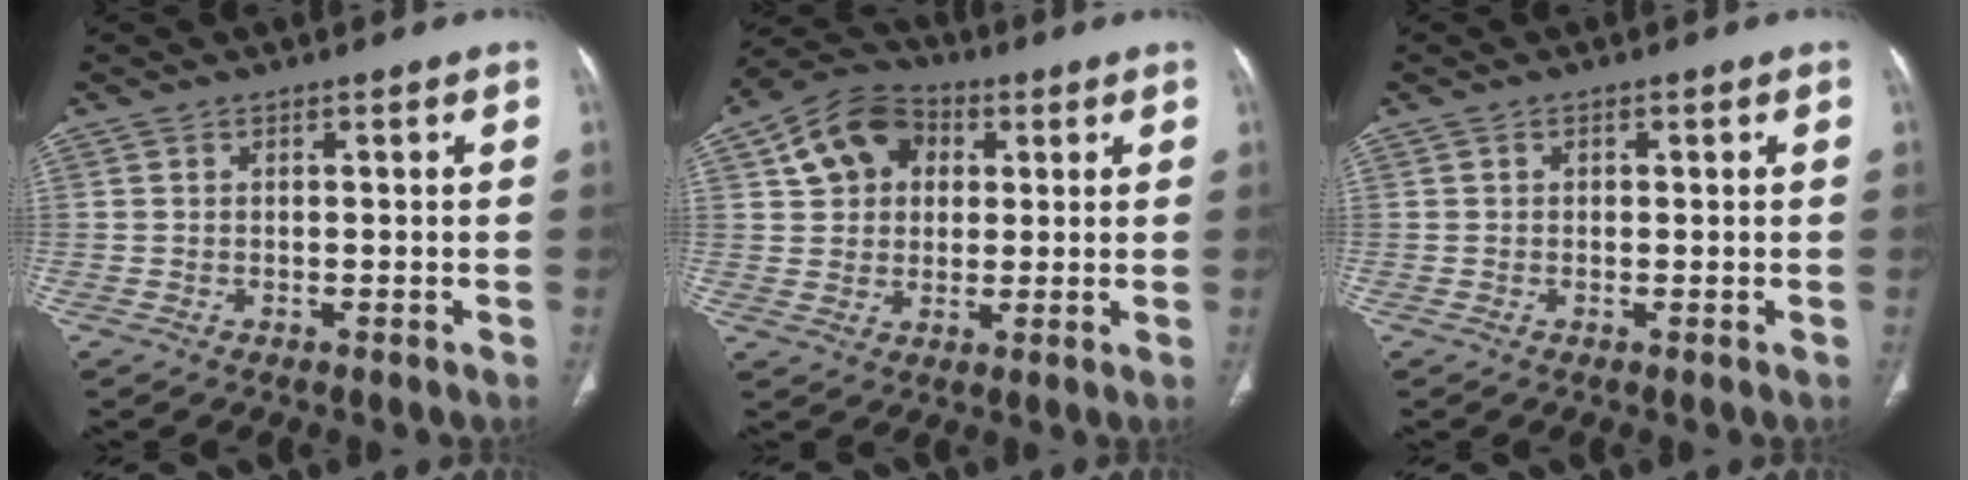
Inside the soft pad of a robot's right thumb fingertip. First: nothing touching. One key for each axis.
{"total": 11.6, "fx": 3.6, "fy": 9.2, "fz": 6.1, "tx": -0.085, "ty": 0.007, "tz": 0.054}
{"total": 0.6, "fx": 0.2, "fy": 0.5, "fz": 0.3, "tx": -0.002, "ty": 0.000, "tz": 0.002}